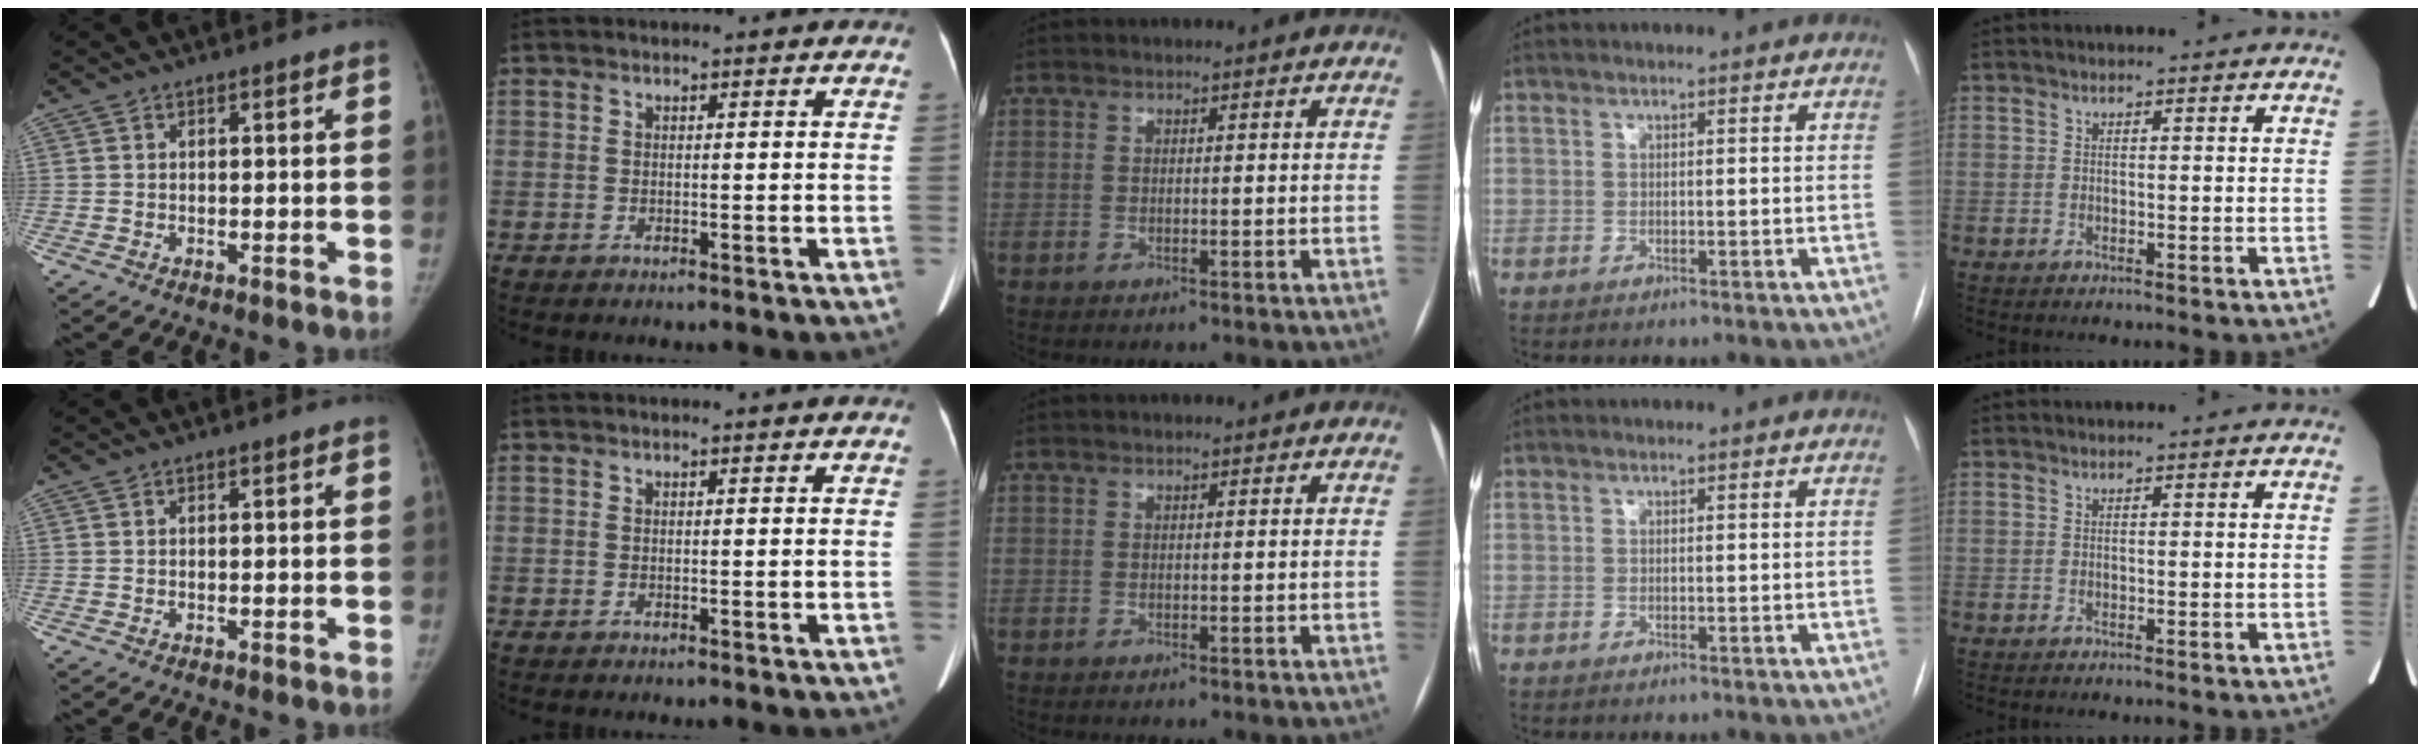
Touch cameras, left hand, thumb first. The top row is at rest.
{}